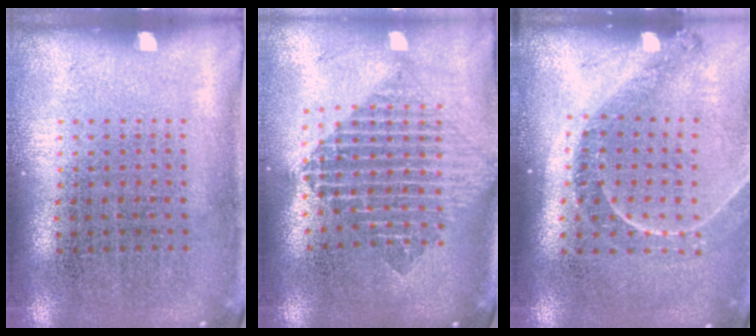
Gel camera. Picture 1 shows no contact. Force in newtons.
{"total": 1.9, "press": 1.6, "slide": 1.1}
{"total": 1.2, "press": 1.2, "slide": 0.1}